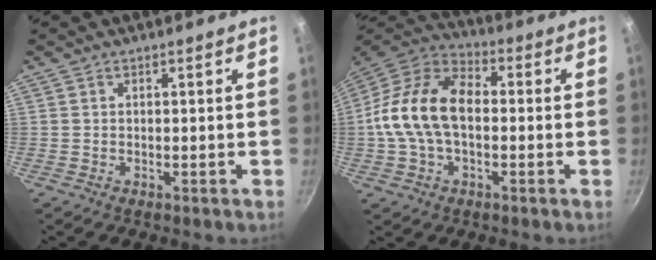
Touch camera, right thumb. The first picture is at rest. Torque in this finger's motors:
{"motor_torque": [0.26, 0.29, 0.97, -0.58, 0.21]}